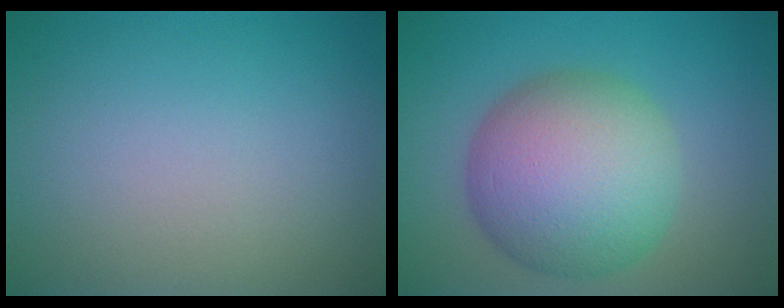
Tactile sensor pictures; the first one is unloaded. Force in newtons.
{"total": 10.4, "press": 10.4, "slide": 0.3}